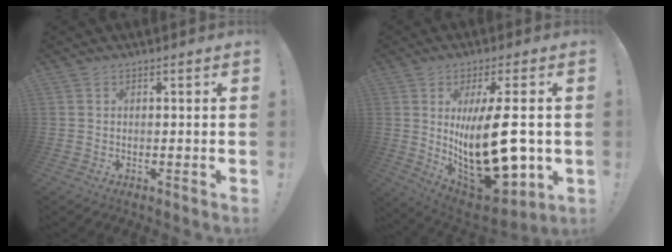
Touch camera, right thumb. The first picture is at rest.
{"total": 22.6, "force": [0.7, 9.0, 20.7], "torque": [-0.354, -0.024, 0.019]}